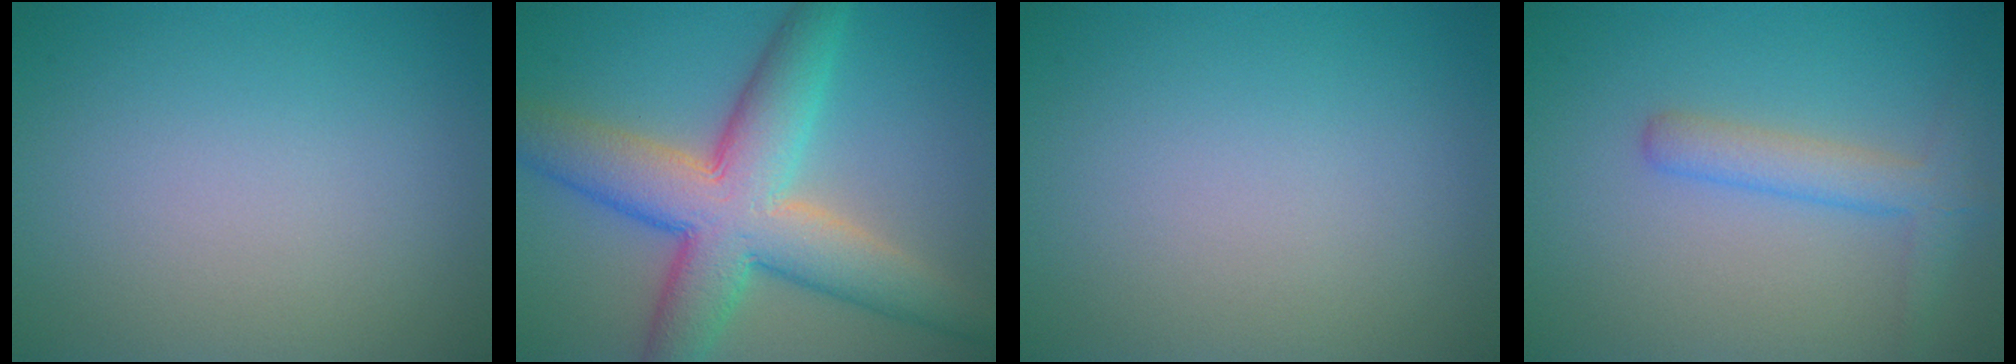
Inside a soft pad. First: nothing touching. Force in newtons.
{"total": 9.9, "press": 9.9, "slide": 0.5}
{"total": 0.0}
{"total": 2.9, "press": 2.9, "slide": 0.2}